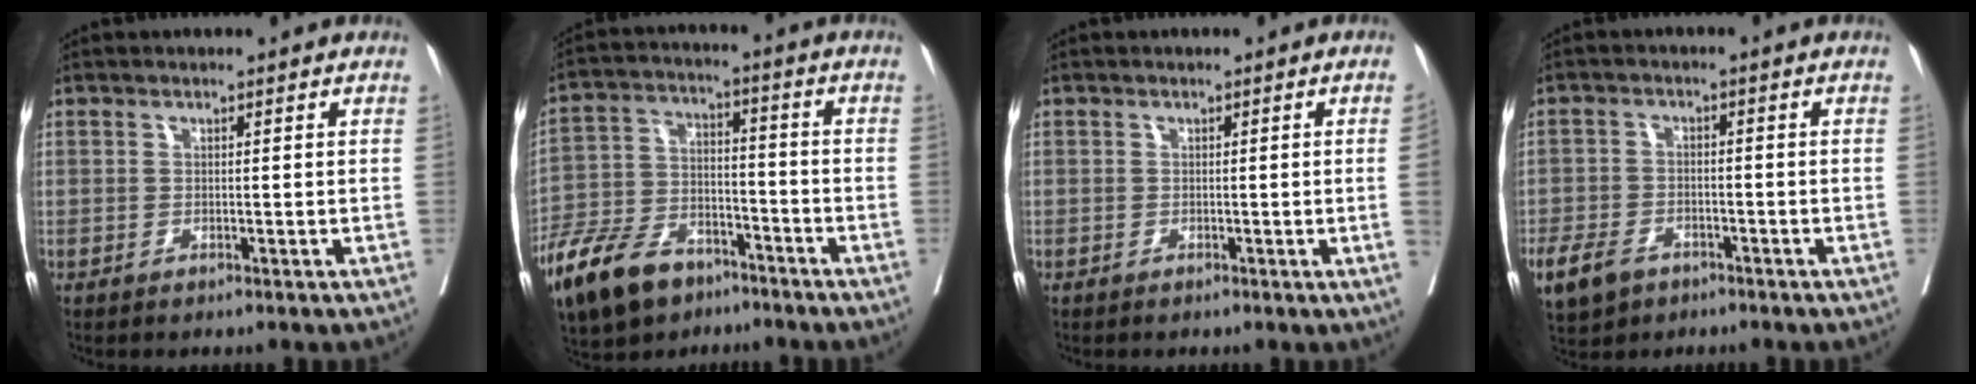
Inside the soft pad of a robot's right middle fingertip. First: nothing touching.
{"total": 14.1, "force": [-9.8, 7.3, 7.1], "torque": [-0.150, -0.005, -0.177]}
{"total": 2.7, "force": [-0.2, -1.1, 2.4], "torque": [-0.037, -0.006, 0.001]}
{"total": 8.4, "force": [-5.1, 5.6, 3.6], "torque": [-0.085, -0.004, -0.086]}